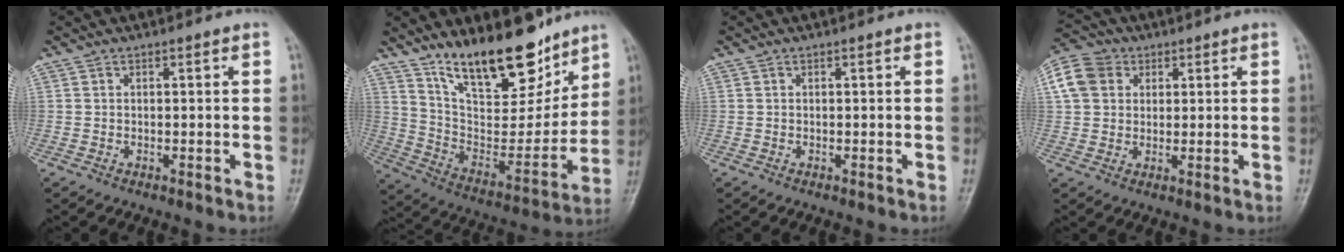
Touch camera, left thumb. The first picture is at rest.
{"total": 21.0, "force": [15.0, 8.3, 12.3], "torque": [-0.148, -0.087, 0.260]}
{"total": 0.0}
{"total": 9.3, "force": [2.9, 7.6, 4.6], "torque": [-0.080, 0.012, 0.046]}